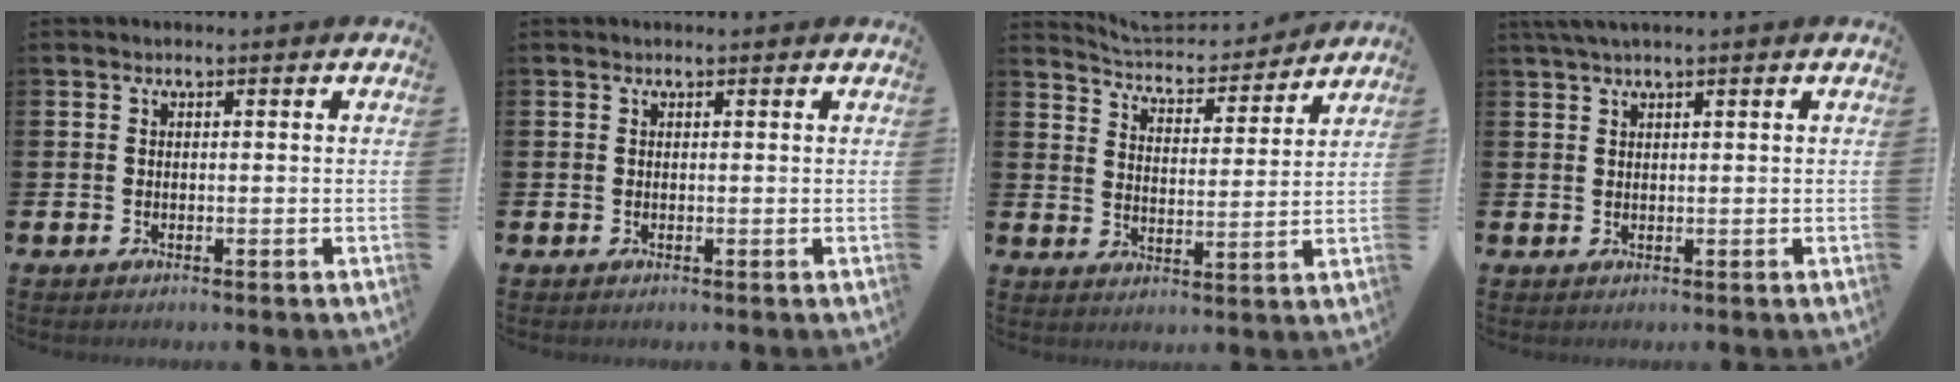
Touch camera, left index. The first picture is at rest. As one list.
[{"total": 0.0}, {"total": 5.2, "force": [5.1, 1.1, 0.4], "torque": [-0.036, -0.044, 0.085]}, {"total": 1.9, "force": [1.5, 0.0, 1.2], "torque": [-0.030, 0.005, 0.029]}]